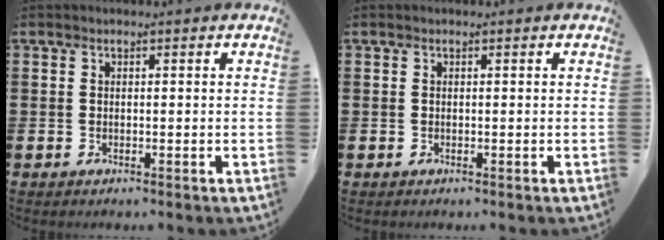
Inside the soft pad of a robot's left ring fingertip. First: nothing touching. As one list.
[{"total": 0.0}]